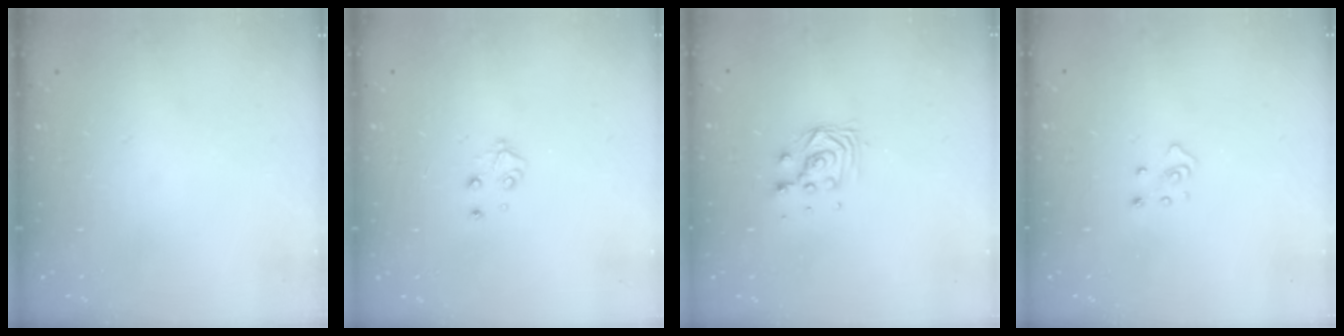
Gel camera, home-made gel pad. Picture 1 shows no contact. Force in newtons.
{"total": 3.4, "press": 3.4, "slide": 0.4}
{"total": 4.7, "press": 4.6, "slide": 0.6}
{"total": 2.5, "press": 2.4, "slide": 0.3}